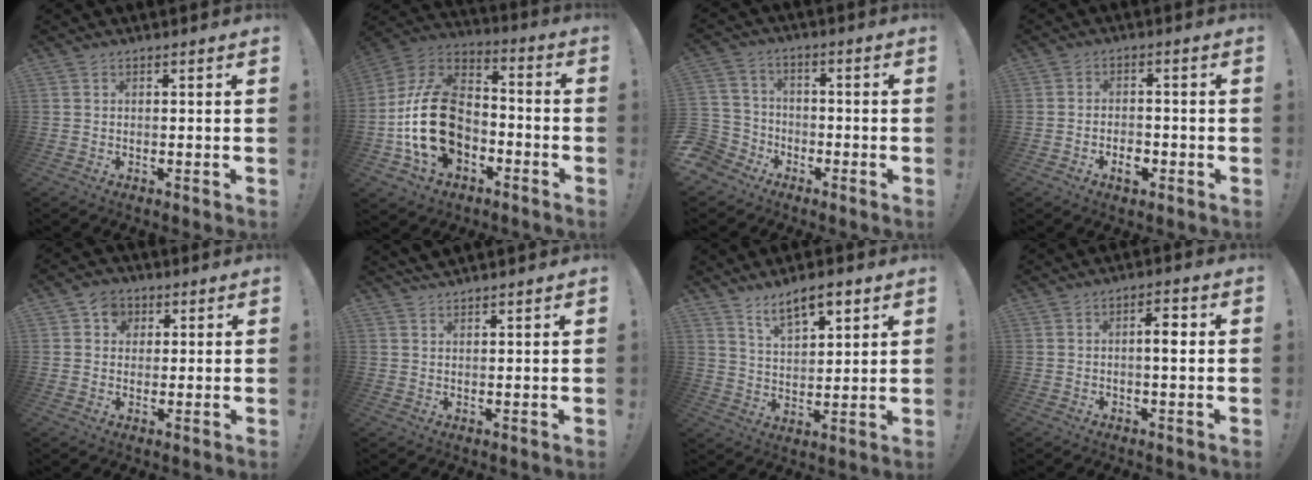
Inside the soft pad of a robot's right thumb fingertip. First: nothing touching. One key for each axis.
{"total": 21.1, "fx": -4.9, "fy": 14.9, "fz": 14.0, "tx": -0.262, "ty": 0.038, "tz": -0.068}
{"total": 6.9, "fx": -3.2, "fy": 5.9, "fz": 1.3, "tx": -0.037, "ty": 0.021, "tz": -0.059}
{"total": 5.0, "fx": -2.7, "fy": 3.0, "fz": 3.0, "tx": -0.030, "ty": 0.014, "tz": -0.046}
{"total": 5.8, "fx": 1.9, "fy": 5.1, "fz": 1.7, "tx": -0.020, "ty": -0.001, "tz": 0.036}
{"total": 2.4, "fx": 2.4, "fy": 0.0, "fz": 0.4, "tx": -0.002, "ty": -0.015, "tz": 0.042}
{"total": 9.6, "fx": 6.6, "fy": 4.0, "fz": 5.6, "tx": -0.084, "ty": -0.032, "tz": 0.118}
{"total": 4.3, "fx": 0.5, "fy": 0.9, "fz": 4.2, "tx": -0.065, "ty": 0.003, "tz": 0.000}